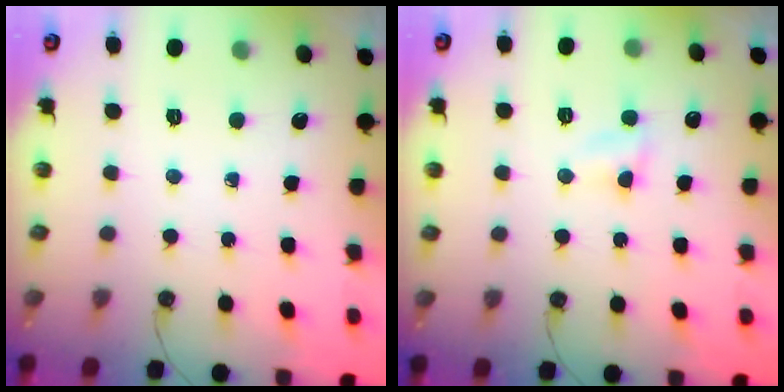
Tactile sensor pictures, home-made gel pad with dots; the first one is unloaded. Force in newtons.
{"total": 3.8, "press": 3.7, "slide": 0.5}